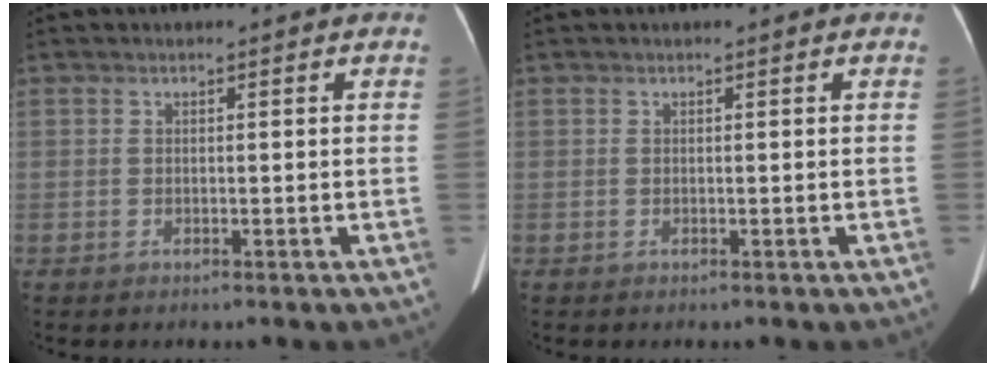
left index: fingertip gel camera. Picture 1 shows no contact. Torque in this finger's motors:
{"motor_torque": [-0.11, -0.20, 0.03, 0.01]}